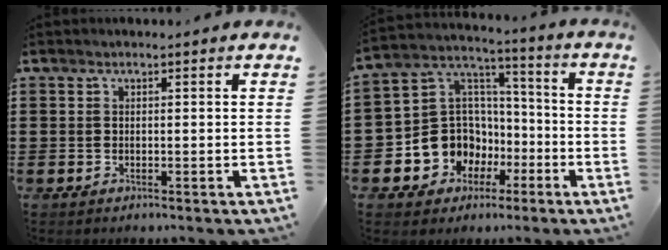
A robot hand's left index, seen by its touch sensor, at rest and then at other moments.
{"total": 10.2, "force": [-4.2, 9.0, 2.0], "torque": [-0.079, 0.005, -0.071]}